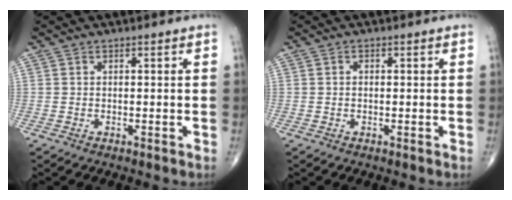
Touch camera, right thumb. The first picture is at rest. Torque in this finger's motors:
{"motor_torque": [-0.36, 0.13, 0.02, 0.07, 0.00]}